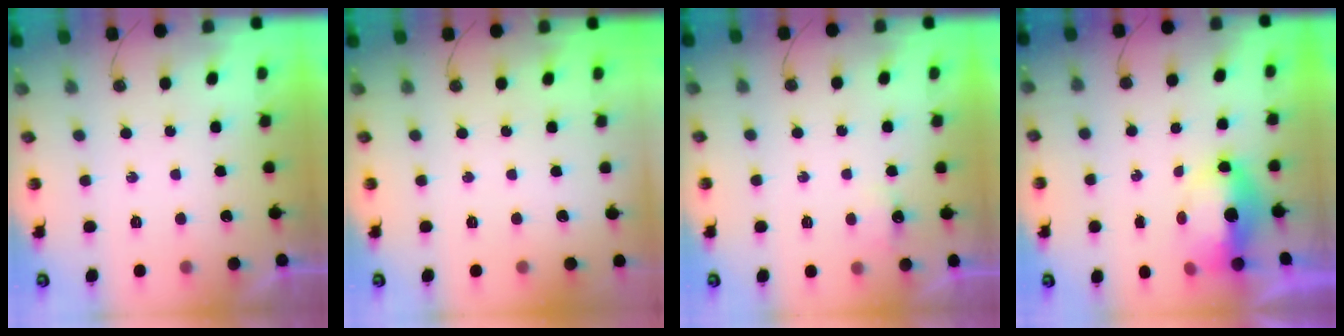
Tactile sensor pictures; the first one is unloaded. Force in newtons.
{"total": 0.0}
{"total": 2.7, "press": 2.6, "slide": 0.4}
{"total": 11.1, "press": 9.2, "slide": 6.3}